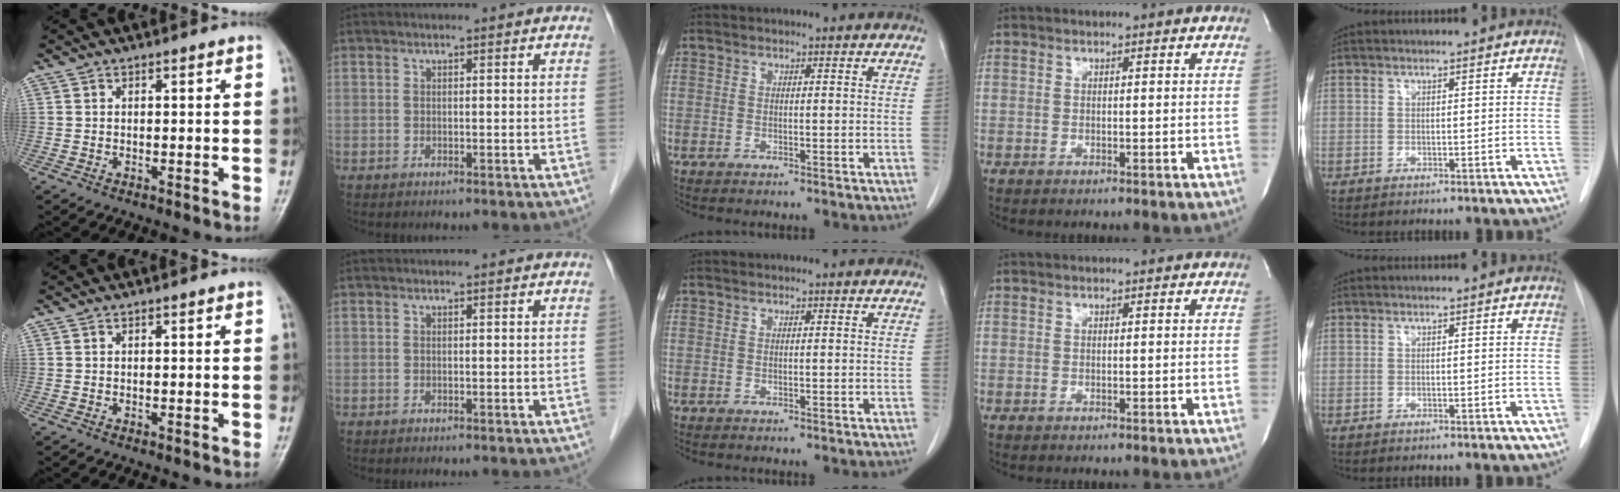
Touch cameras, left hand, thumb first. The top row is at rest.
{}